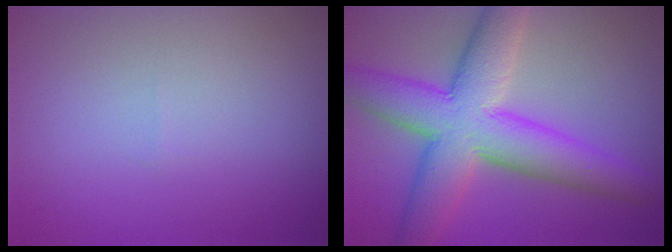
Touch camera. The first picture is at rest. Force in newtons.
{"total": 9.7, "press": 9.7, "slide": 0.6}